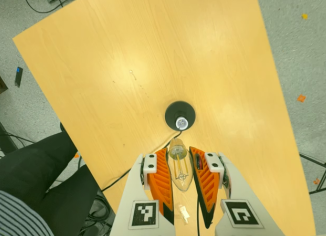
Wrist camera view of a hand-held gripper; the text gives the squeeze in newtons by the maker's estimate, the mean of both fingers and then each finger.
{"total": 22.2, "left": 24.8, "right": 19.5}